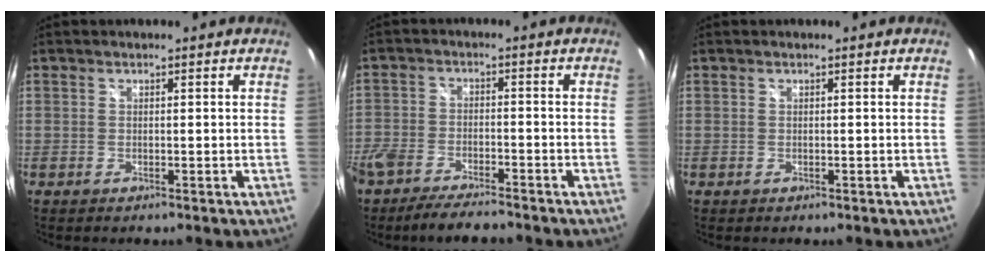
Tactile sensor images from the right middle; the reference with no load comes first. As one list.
[{"total": 9.2, "force": [-7.8, 2.3, 4.4], "torque": [-0.112, -0.021, -0.140]}, {"total": 0.0}]